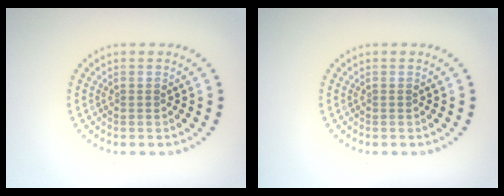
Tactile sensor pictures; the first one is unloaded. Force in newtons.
{"total": 0.0}